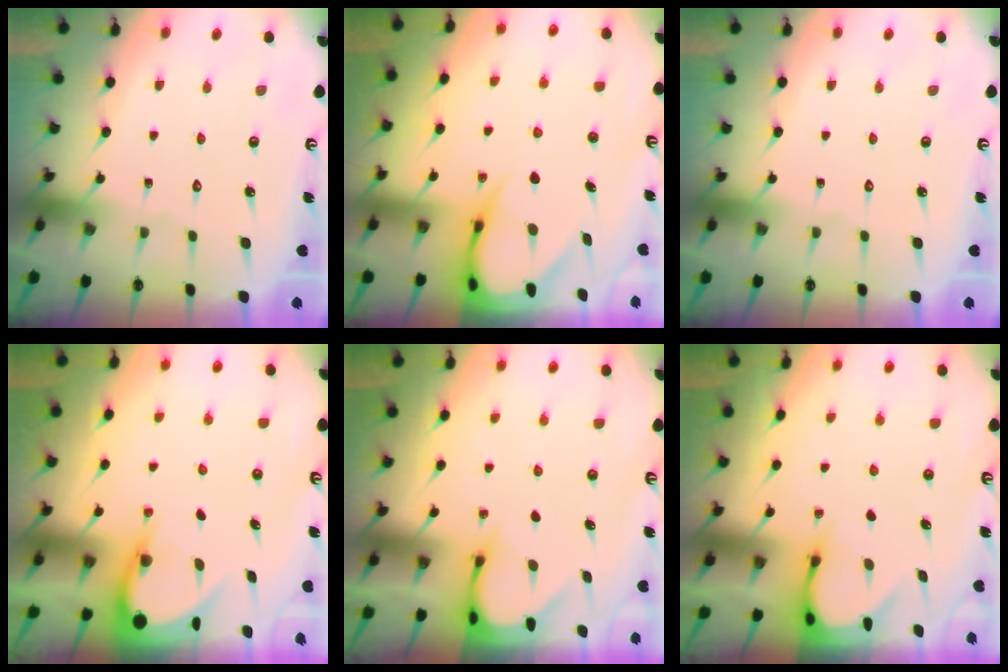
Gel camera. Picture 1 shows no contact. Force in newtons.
{"total": 8.2, "press": 8.2, "slide": 0.7}
{"total": 0.0}
{"total": 4.6, "press": 4.5, "slide": 0.4}
{"total": 3.4, "press": 3.4, "slide": 0.2}
{"total": 3.7, "press": 3.7, "slide": 0.3}